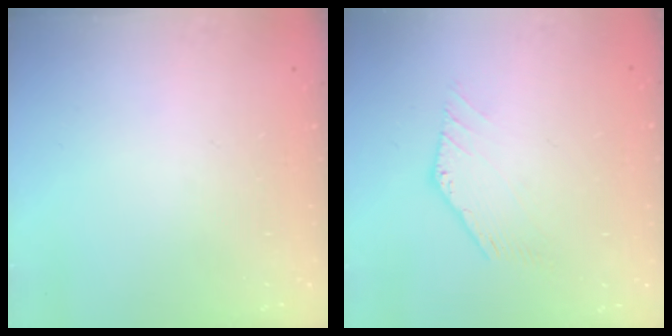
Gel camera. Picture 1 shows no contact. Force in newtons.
{"total": 0.0}